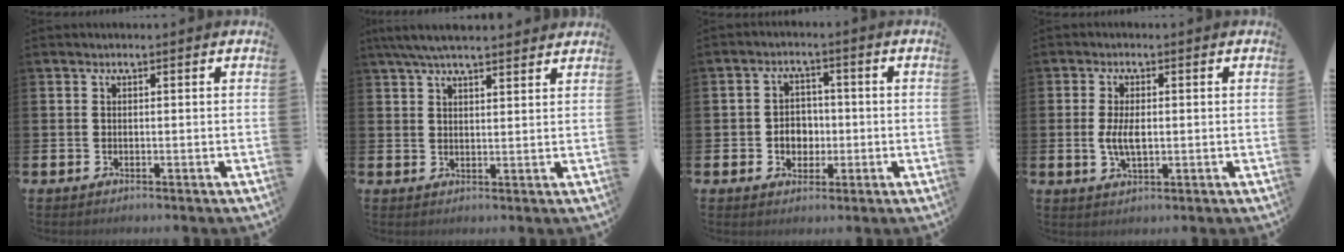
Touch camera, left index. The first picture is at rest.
{"total": 5.6, "force": [5.1, 0.9, 2.2], "torque": [-0.050, -0.014, 0.093]}
{"total": 3.7, "force": [-0.6, 3.2, 1.7], "torque": [-0.025, 0.002, -0.020]}
{"total": 4.0, "force": [0.0, 1.9, 3.5], "torque": [-0.067, 0.000, -0.005]}